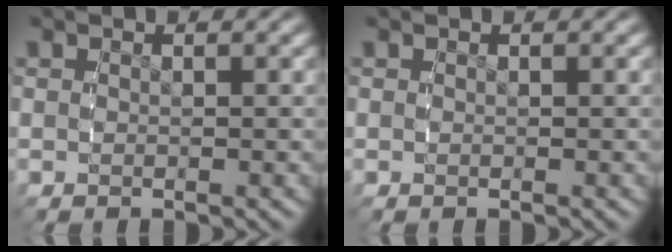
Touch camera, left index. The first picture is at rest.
{"total": 0.0}